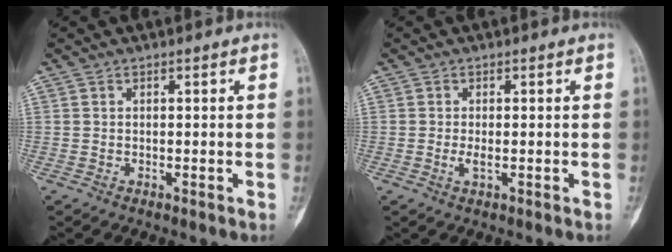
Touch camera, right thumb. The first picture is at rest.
{"total": 1.6, "force": [-0.3, 0.5, 1.5], "torque": [-0.032, -0.004, -0.005]}